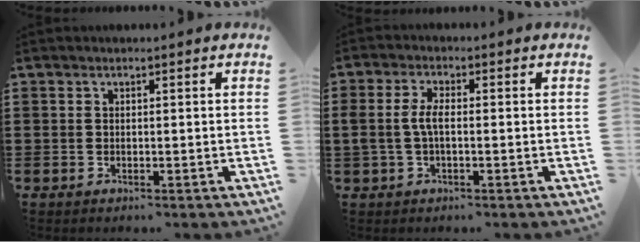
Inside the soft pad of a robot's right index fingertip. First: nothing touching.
{"total": 3.8, "force": [-0.4, 1.5, 3.5], "torque": [-0.086, -0.003, -0.016]}